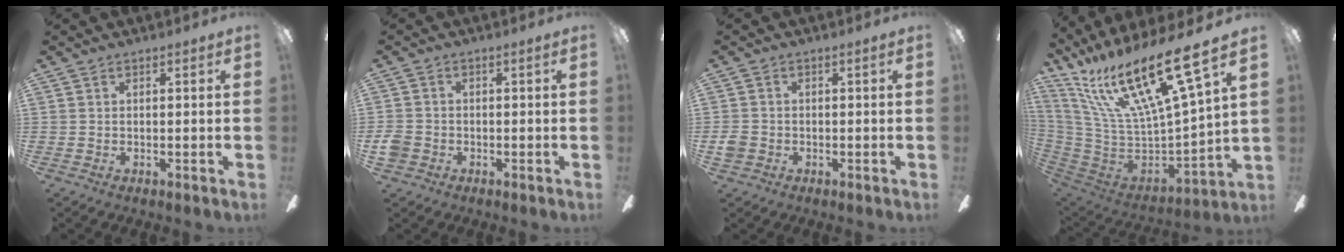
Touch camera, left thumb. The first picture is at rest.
{"total": 3.0, "force": [-1.4, 2.3, 1.3], "torque": [-0.025, 0.005, -0.027]}
{"total": 2.4, "force": [-1.2, 1.9, 1.0], "torque": [-0.014, 0.006, -0.023]}
{"total": 24.7, "force": [15.2, 6.4, 18.4], "torque": [-0.349, -0.100, 0.245]}